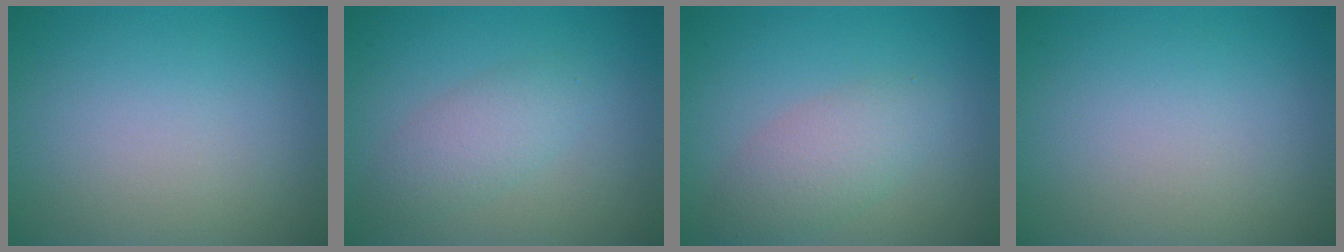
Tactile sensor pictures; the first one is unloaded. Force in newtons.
{"total": 2.7, "press": 2.7, "slide": 0.0}
{"total": 3.4, "press": 3.4, "slide": 0.1}
{"total": 0.0}